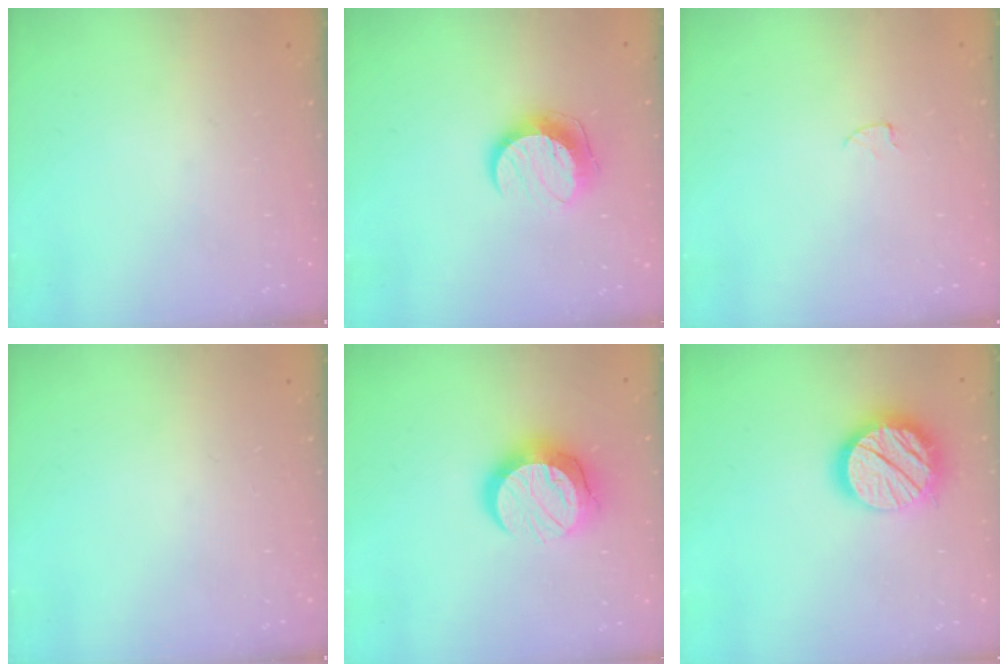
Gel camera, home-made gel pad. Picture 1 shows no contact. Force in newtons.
{"total": 10.0, "press": 10.0, "slide": 0.4}
{"total": 2.5, "press": 2.5, "slide": 0.2}
{"total": 0.0}
{"total": 12.7, "press": 12.7, "slide": 1.1}
{"total": 16.9, "press": 16.8, "slide": 1.5}